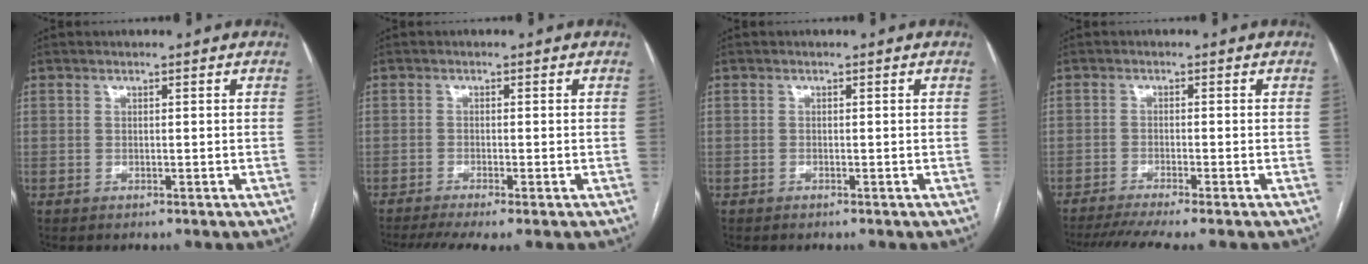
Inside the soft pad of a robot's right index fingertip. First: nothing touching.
{"total": 6.1, "force": [-4.5, 0.2, 4.0], "torque": [-0.063, -0.010, -0.075]}
{"total": 0.0}
{"total": 7.9, "force": [-6.6, -0.7, 4.2], "torque": [-0.056, -0.018, -0.105]}